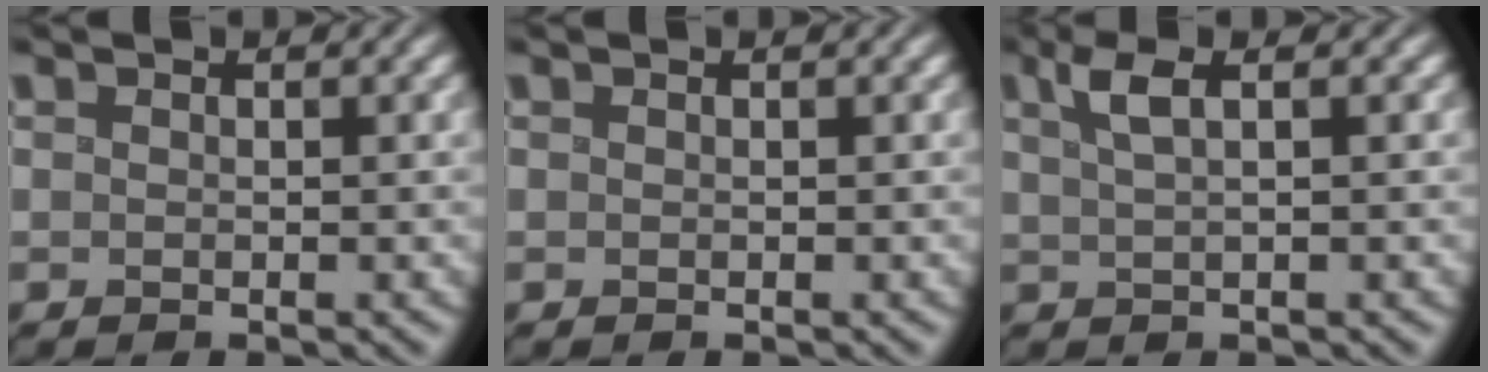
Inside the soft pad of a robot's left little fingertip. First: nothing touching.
{"total": 0.0}
{"total": 2.6, "force": [1.2, 0.4, 2.2], "torque": [-0.058, 0.008, 0.024]}